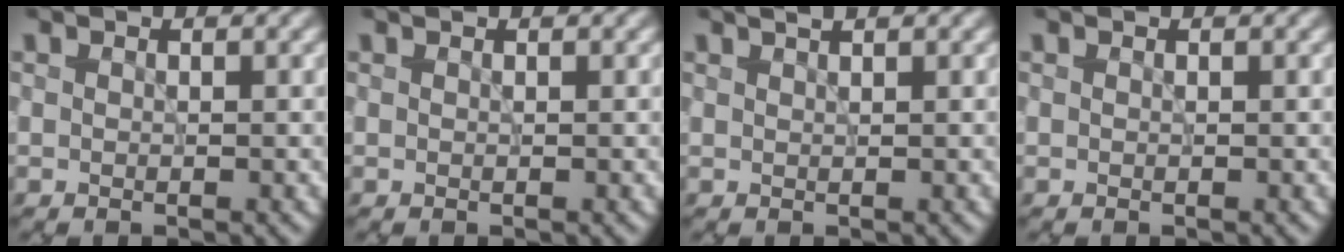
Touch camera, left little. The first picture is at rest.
{"total": 0.0}
{"total": 1.4, "force": [1.0, 0.3, 0.9], "torque": [-0.006, 0.002, 0.009]}
{"total": 0.0}